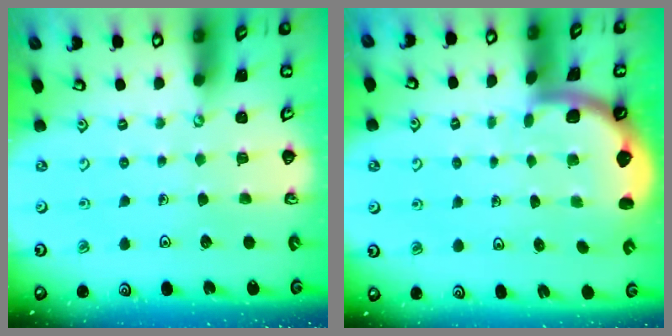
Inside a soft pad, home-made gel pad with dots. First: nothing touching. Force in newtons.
{"total": 1.6, "press": 1.6, "slide": 0.1}